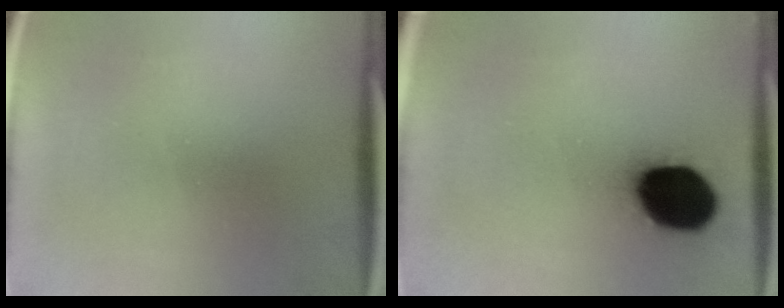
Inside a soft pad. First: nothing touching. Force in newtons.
{"total": 17.8}